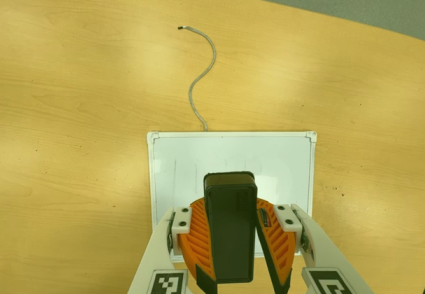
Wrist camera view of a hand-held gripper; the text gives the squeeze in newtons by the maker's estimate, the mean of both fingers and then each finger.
{"total": 10.6, "left": 10.1, "right": 11.0}